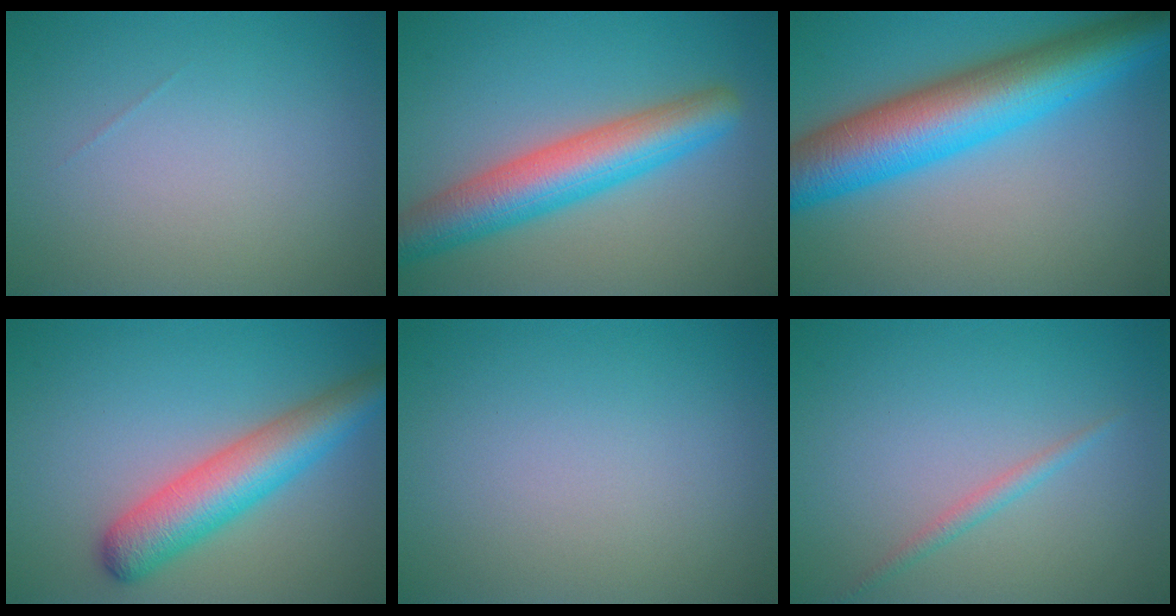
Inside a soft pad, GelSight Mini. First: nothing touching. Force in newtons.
{"total": 7.1, "press": 7.1, "slide": 0.1}
{"total": 11.0, "press": 11.0, "slide": 0.0}
{"total": 6.3, "press": 6.3, "slide": 0.2}
{"total": 0.0}
{"total": 1.2, "press": 1.2, "slide": 0.0}